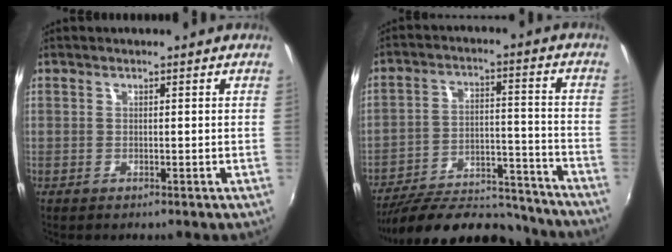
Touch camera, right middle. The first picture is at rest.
{"total": 23.1, "force": [-20.6, 6.5, 8.1], "torque": [-0.149, 0.015, -0.280]}